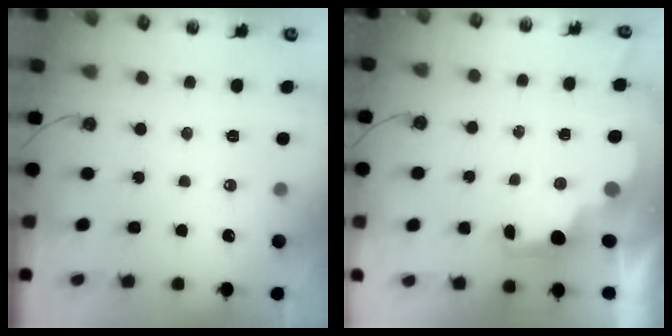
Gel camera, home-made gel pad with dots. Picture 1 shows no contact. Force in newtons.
{"total": 2.7, "press": 2.6, "slide": 0.5}